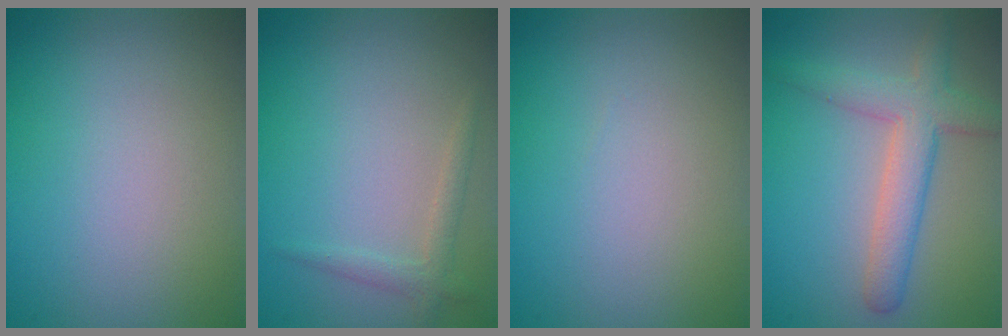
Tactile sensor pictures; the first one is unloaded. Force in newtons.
{"total": 1.5, "press": 1.5, "slide": 0.1}
{"total": 0.0}
{"total": 4.3, "press": 4.3, "slide": 0.2}